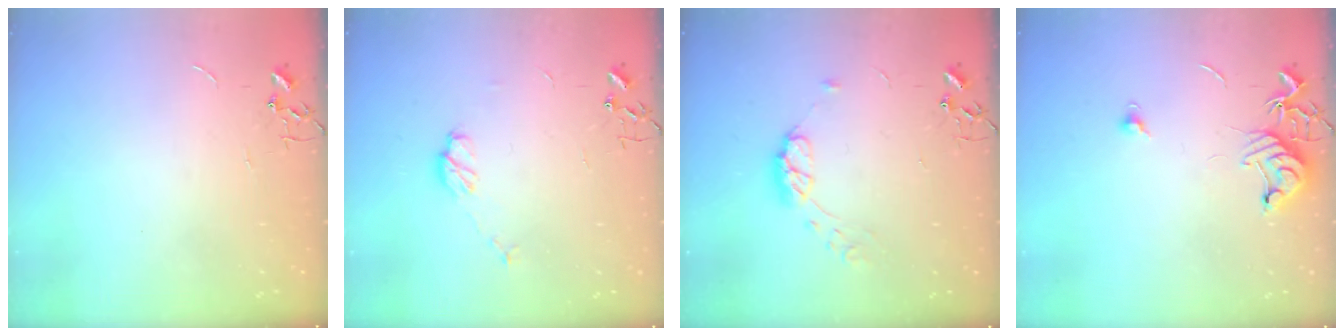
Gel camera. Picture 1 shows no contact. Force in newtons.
{"total": 6.7, "press": 6.7, "slide": 0.3}
{"total": 8.7, "press": 8.7, "slide": 0.1}
{"total": 9.9, "press": 9.9, "slide": 0.8}